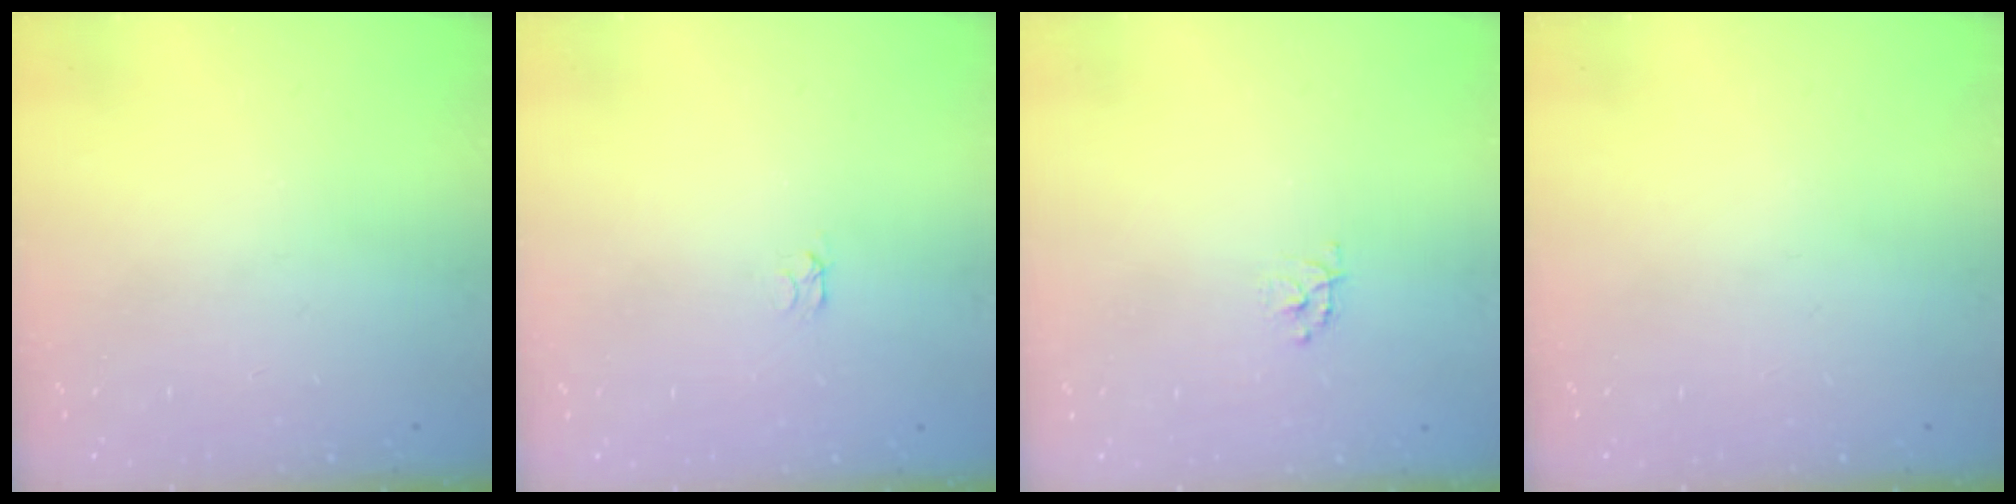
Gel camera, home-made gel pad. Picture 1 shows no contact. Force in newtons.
{"total": 2.4, "press": 2.3, "slide": 0.4}
{"total": 3.3, "press": 3.2, "slide": 0.3}
{"total": 0.0}